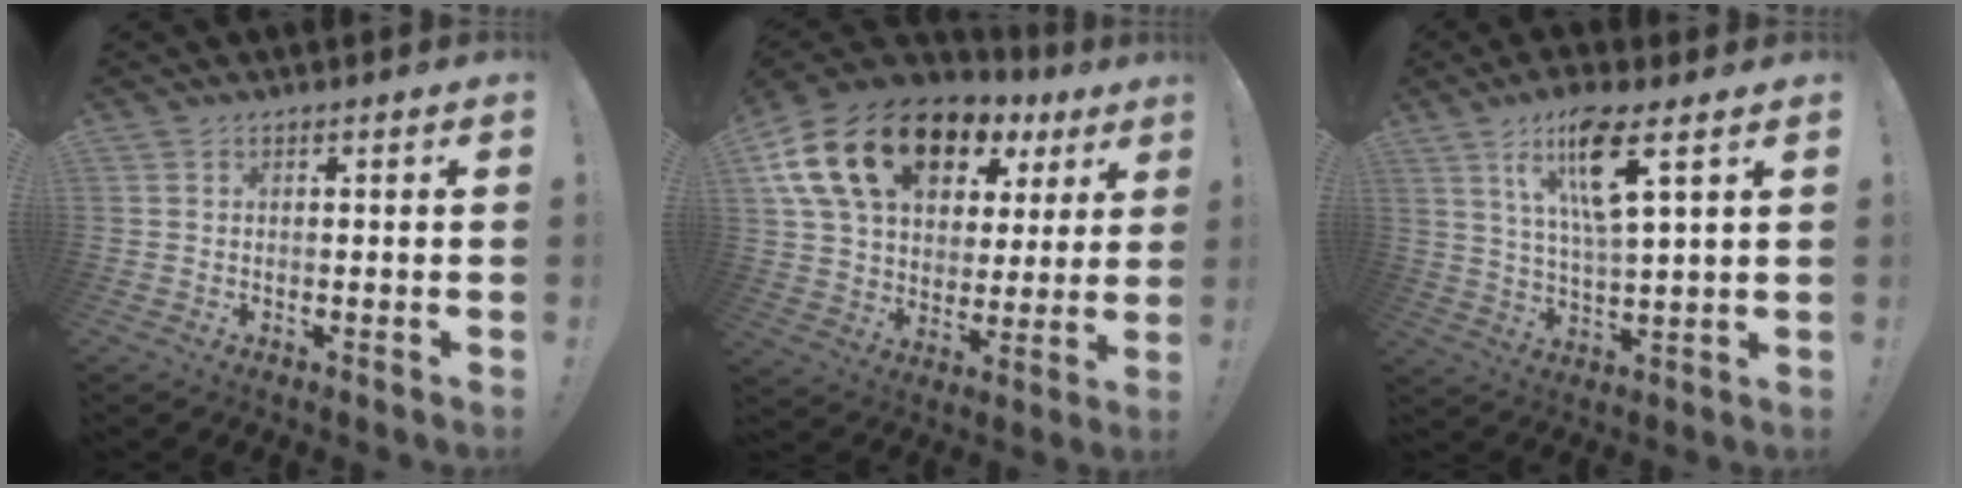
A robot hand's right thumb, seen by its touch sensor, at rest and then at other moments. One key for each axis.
{"total": 22.0, "fx": 11.6, "fy": 13.0, "fz": 13.4, "tx": -0.222, "ty": -0.046, "tz": 0.216}
{"total": 13.9, "fx": 7.4, "fy": 3.1, "fz": 11.3, "tx": -0.196, "ty": -0.018, "tz": 0.118}